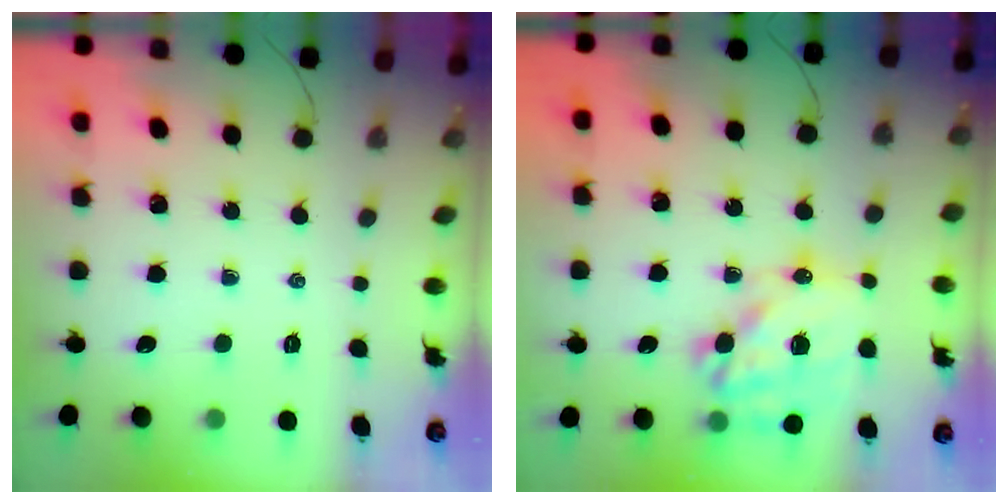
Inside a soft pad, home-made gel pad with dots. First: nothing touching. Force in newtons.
{"total": 20.4, "press": 20.0, "slide": 4.2}